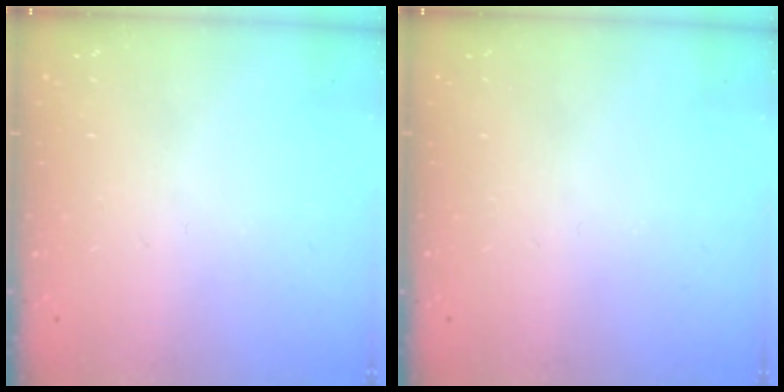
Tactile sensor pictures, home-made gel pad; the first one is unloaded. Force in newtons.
{"total": 0.0}